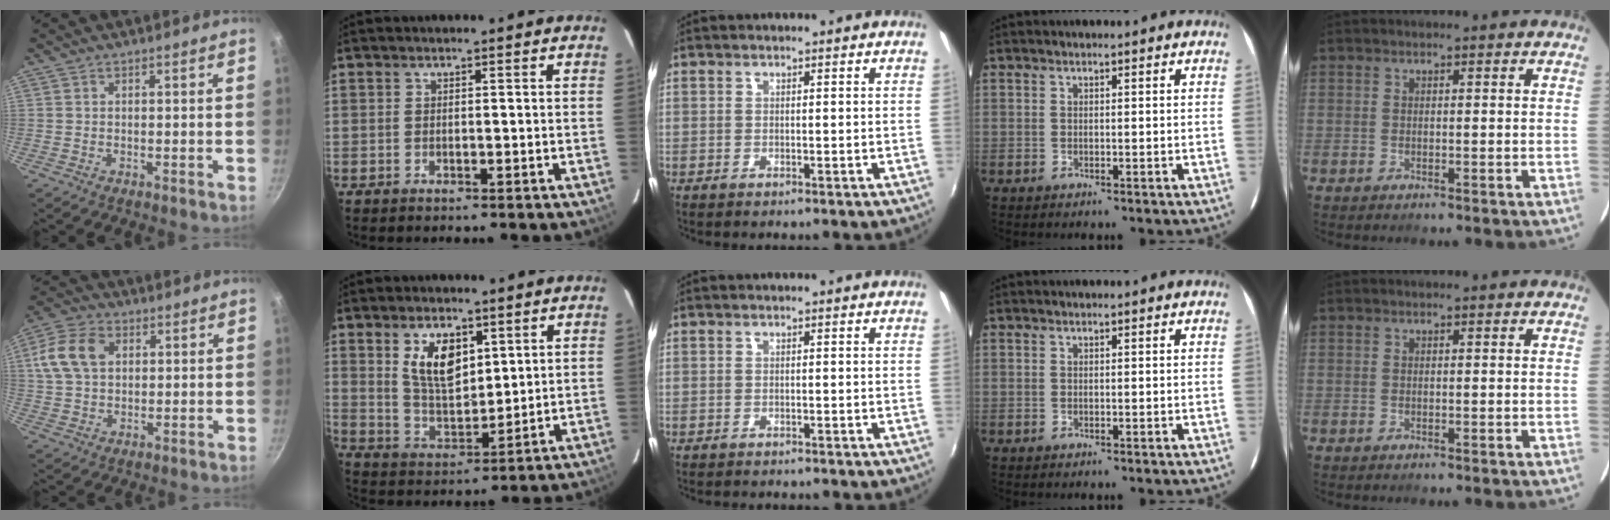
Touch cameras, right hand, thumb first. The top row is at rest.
{"thumb": {"total": 10.4, "force": [2.7, 7.3, 6.9], "torque": [-0.123, 0.008, 0.041]}, "index": {"total": 9.8, "force": [4.2, 5.1, 7.2], "torque": [-0.132, 0.003, 0.091]}, "middle": {"total": 1.4, "force": [-1.4, 0.4, 0.3], "torque": [-0.009, -0.008, -0.021]}}